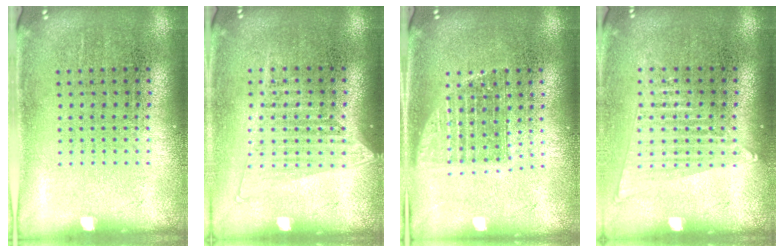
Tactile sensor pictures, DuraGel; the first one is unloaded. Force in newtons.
{"total": 1.3, "press": 1.1, "slide": 0.6}
{"total": 1.3, "press": 1.1, "slide": 0.8}
{"total": 1.5, "press": 1.4, "slide": 0.7}